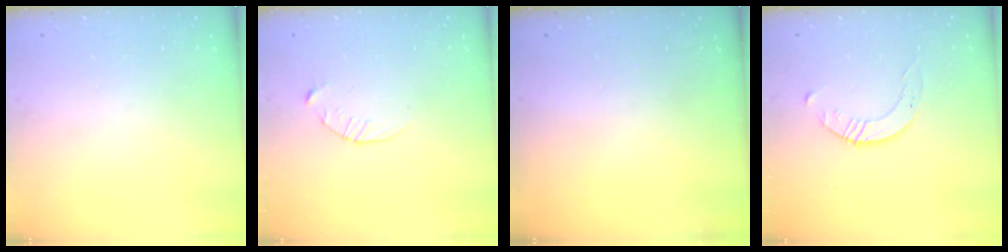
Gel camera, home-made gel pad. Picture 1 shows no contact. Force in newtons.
{"total": 4.0, "press": 4.0, "slide": 0.5}
{"total": 0.0}
{"total": 2.8, "press": 2.8, "slide": 0.3}